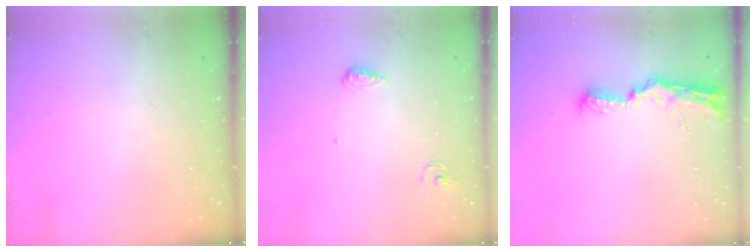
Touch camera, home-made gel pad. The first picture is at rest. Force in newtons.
{"total": 6.3, "press": 6.1, "slide": 1.6}
{"total": 8.8, "press": 8.8, "slide": 1.0}